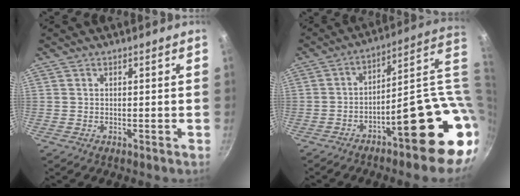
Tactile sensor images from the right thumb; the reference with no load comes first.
{"total": 21.8, "force": [-2.3, 7.2, 20.5], "torque": [-0.229, 0.009, -0.025]}